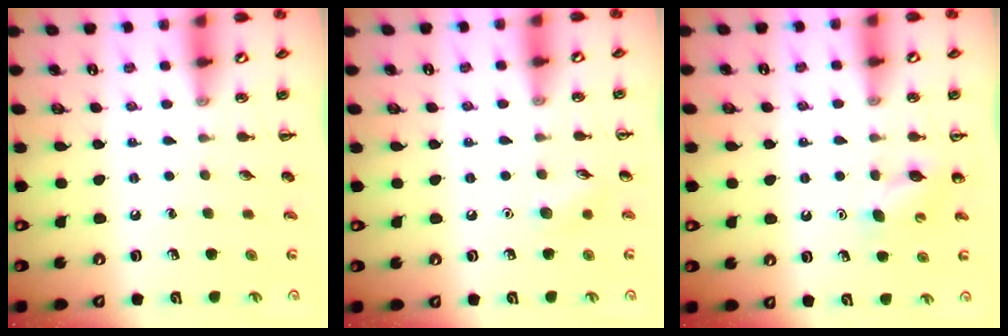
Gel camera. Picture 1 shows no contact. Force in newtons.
{"total": 6.6, "press": 6.3, "slide": 1.9}
{"total": 6.3, "press": 6.1, "slide": 1.8}